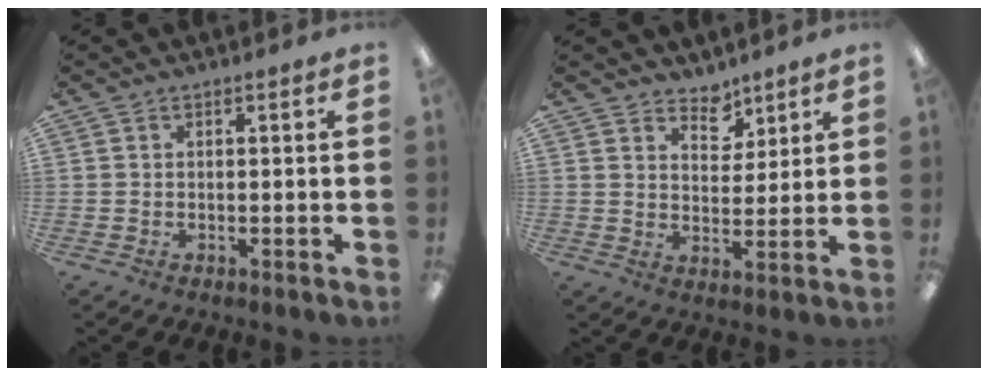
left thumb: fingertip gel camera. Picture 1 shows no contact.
{"total": 5.7, "force": [4.8, 3.0, 0.7], "torque": [-0.001, -0.032, 0.084]}